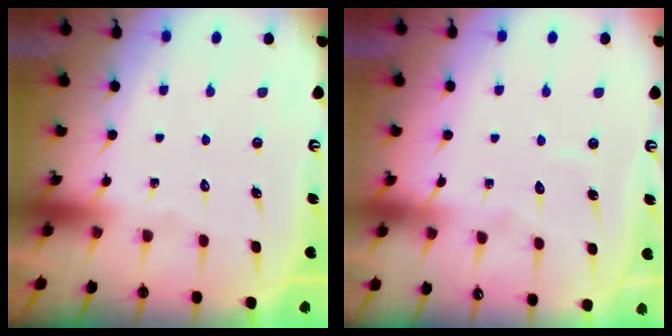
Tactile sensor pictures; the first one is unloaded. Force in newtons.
{"total": 2.5, "press": 2.5, "slide": 0.1}